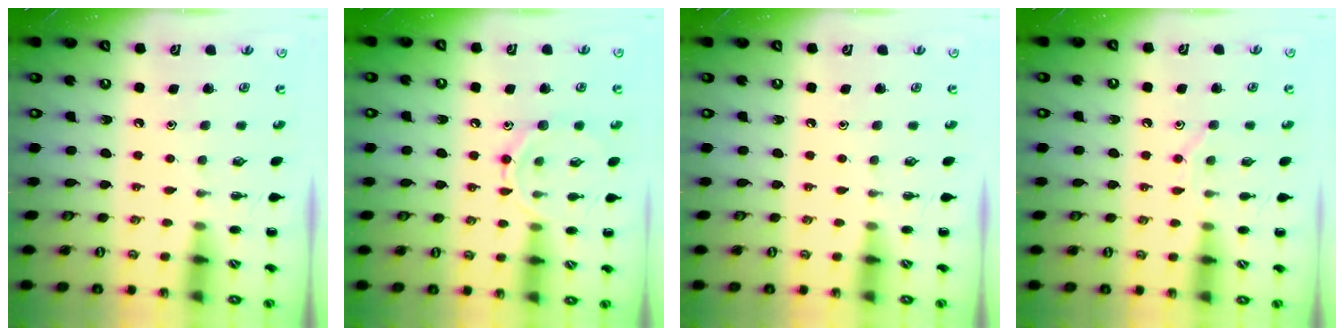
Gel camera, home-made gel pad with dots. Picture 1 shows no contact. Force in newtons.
{"total": 8.8, "press": 8.8, "slide": 0.7}
{"total": 0.0}
{"total": 6.7, "press": 6.6, "slide": 1.1}